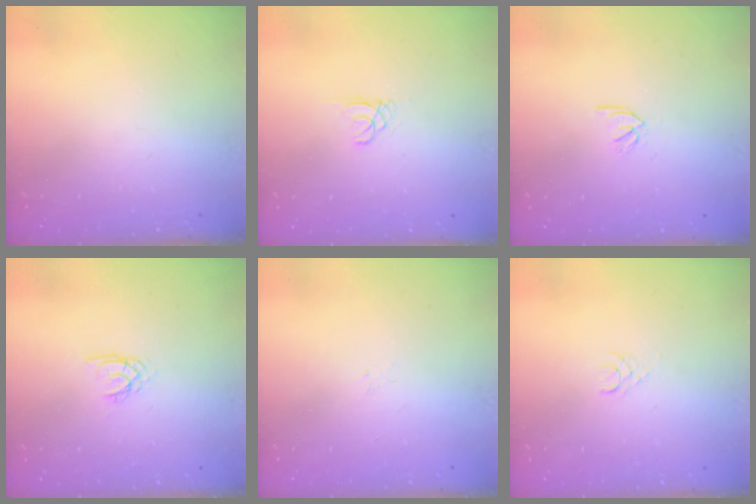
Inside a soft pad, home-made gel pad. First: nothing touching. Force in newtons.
{"total": 0.6, "press": 0.6, "slide": 0.1}
{"total": 1.9, "press": 1.9, "slide": 0.3}
{"total": 2.0, "press": 1.9, "slide": 0.4}
{"total": 1.3, "press": 1.2, "slide": 0.5}
{"total": 2.4, "press": 2.4, "slide": 0.3}